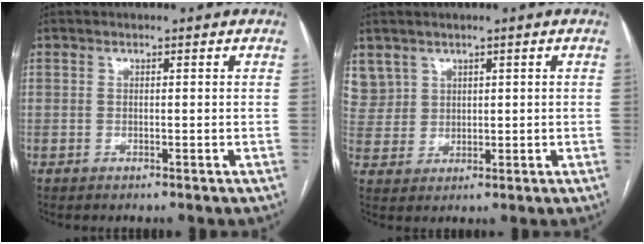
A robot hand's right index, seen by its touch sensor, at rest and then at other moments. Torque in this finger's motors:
{"motor_torque": [-0.23, 0.26, 0.02, 0.00]}